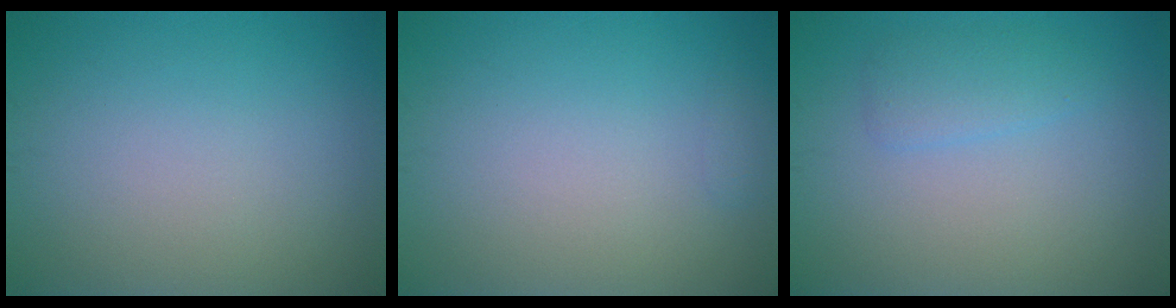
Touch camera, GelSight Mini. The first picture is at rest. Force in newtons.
{"total": 0.6, "press": 0.6, "slide": 0.1}
{"total": 1.9, "press": 1.9, "slide": 0.1}